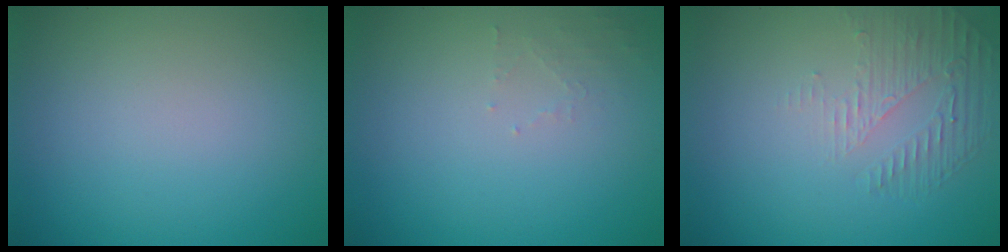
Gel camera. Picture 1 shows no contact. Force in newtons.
{"total": 1.0, "press": 1.0, "slide": 0.2}
{"total": 1.7, "press": 0.8, "slide": 1.5}